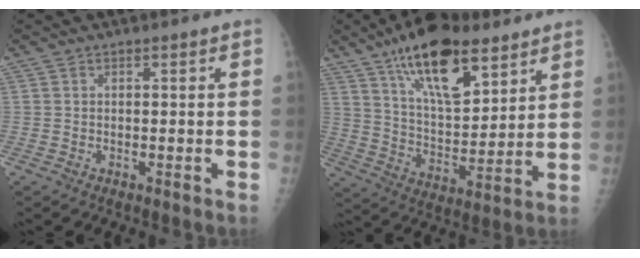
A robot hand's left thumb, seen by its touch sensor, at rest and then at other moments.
{"total": 19.1, "force": [11.6, 7.9, 13.0], "torque": [-0.186, -0.054, 0.203]}